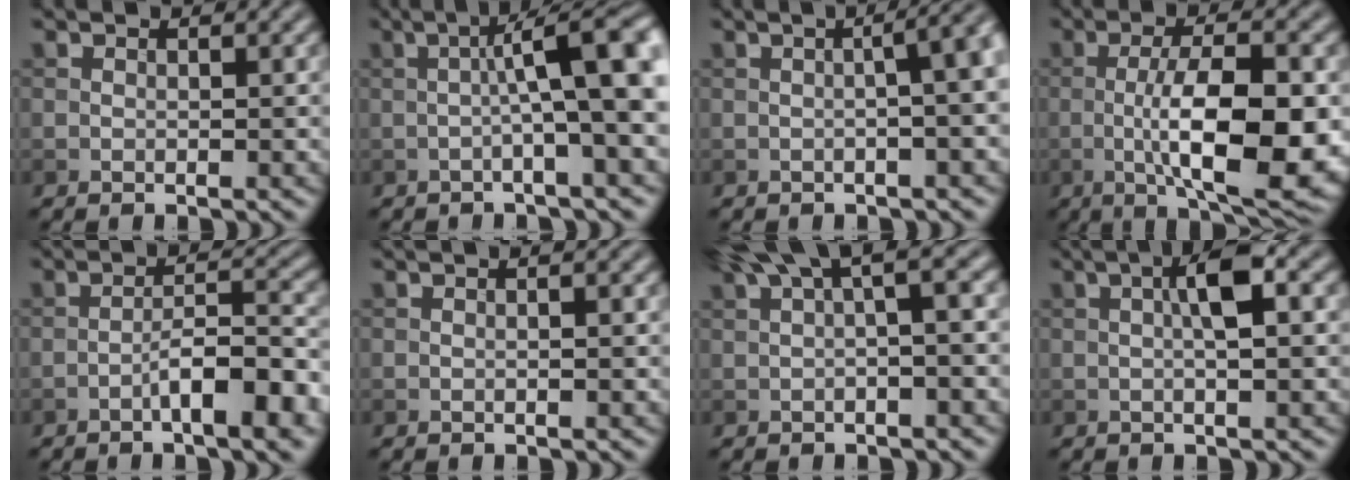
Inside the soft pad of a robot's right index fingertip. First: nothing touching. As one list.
[{"total": 8.6, "force": [0.5, 1.4, 8.4], "torque": [-0.118, 0.015, 0.000]}, {"total": 6.6, "force": [0.6, 2.8, 6.0], "torque": [-0.034, 0.032, -0.013]}, {"total": 11.6, "force": [-1.7, 3.6, 10.9], "torque": [-0.171, -0.007, -0.027]}, {"total": 6.7, "force": [-3.0, 1.4, 5.9], "torque": [-0.093, 0.014, -0.052]}, {"total": 1.1, "force": [0.2, 0.3, 1.1], "torque": [-0.014, -0.005, -0.003]}, {"total": 6.3, "force": [2.4, 1.5, 5.6], "torque": [-0.078, 0.028, 0.035]}, {"total": 4.1, "force": [0.7, 0.8, 4.0], "torque": [-0.068, 0.012, 0.007]}]